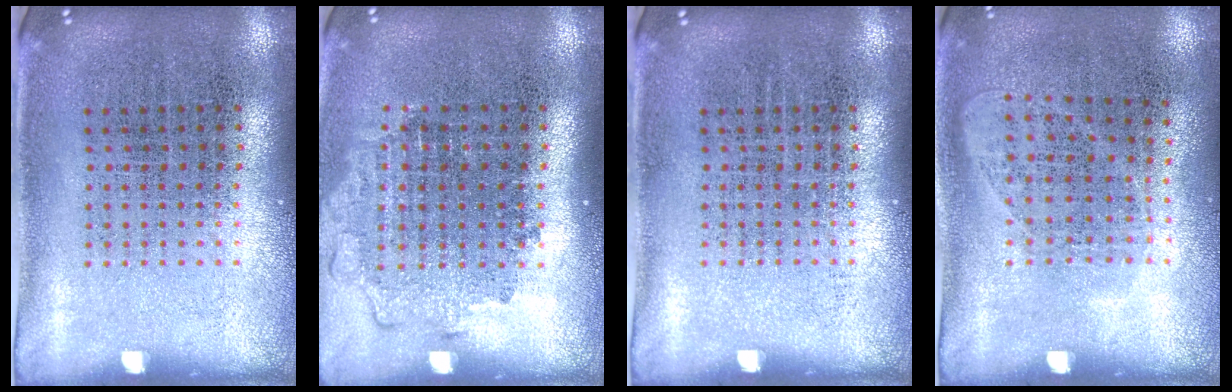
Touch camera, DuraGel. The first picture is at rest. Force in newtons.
{"total": 1.1, "press": 1.0, "slide": 0.5}
{"total": 0.0}
{"total": 1.0, "press": 0.9, "slide": 0.4}